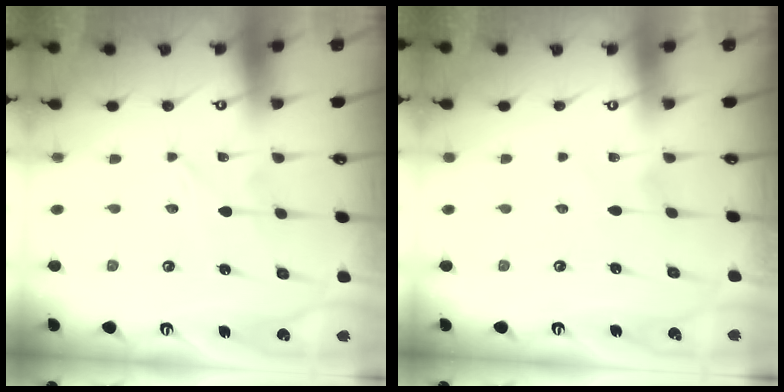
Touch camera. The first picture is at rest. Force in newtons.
{"total": 1.7, "press": 1.7, "slide": 0.3}